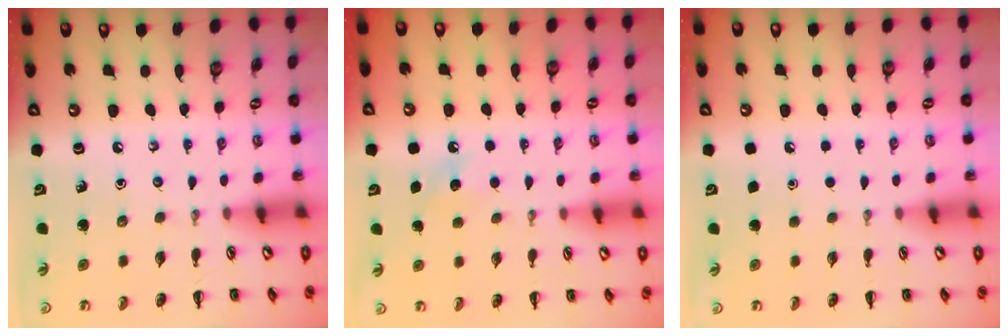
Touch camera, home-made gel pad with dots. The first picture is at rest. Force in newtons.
{"total": 5.7, "press": 5.6, "slide": 1.3}
{"total": 1.6, "press": 1.5, "slide": 0.1}